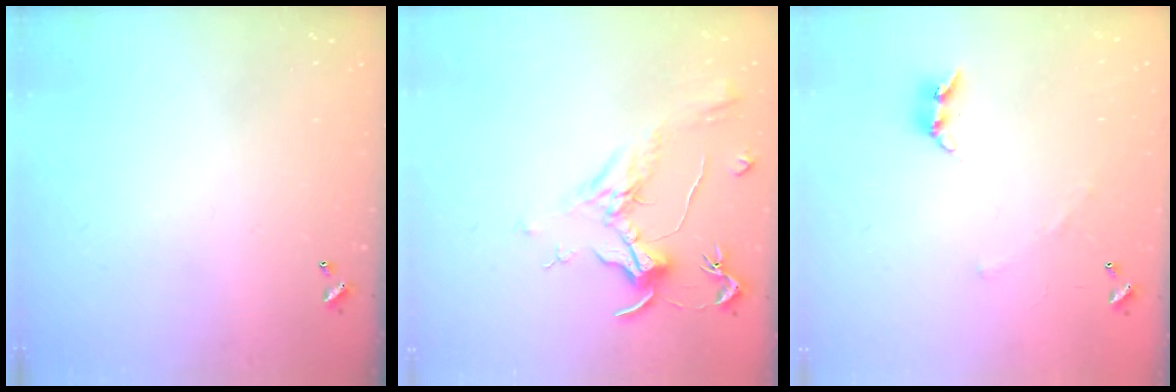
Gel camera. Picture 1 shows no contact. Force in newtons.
{"total": 2.0, "press": 1.8, "slide": 0.8}
{"total": 3.8, "press": 3.7, "slide": 0.9}